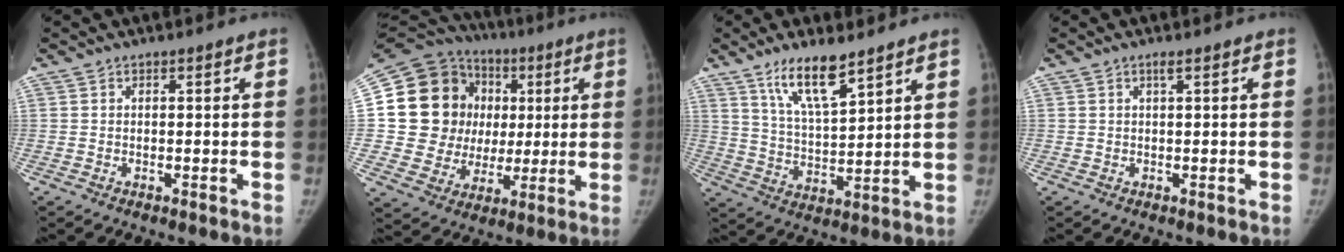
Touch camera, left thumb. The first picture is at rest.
{"total": 22.7, "force": [3.7, 19.2, 11.6], "torque": [-0.161, 0.033, 0.079]}
{"total": 10.7, "force": [7.3, 2.7, 7.3], "torque": [-0.122, -0.051, 0.141]}
{"total": 1.1, "force": [0.6, 0.1, 0.9], "torque": [-0.017, 0.001, 0.011]}